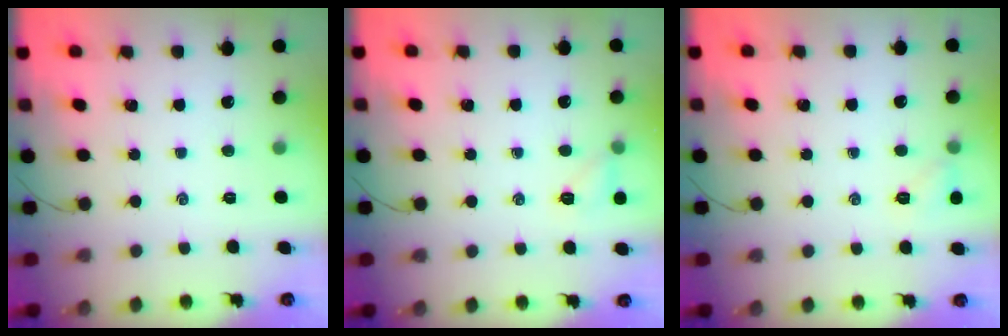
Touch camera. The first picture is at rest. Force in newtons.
{"total": 6.0, "press": 5.8, "slide": 1.3}
{"total": 6.1, "press": 5.9, "slide": 1.7}